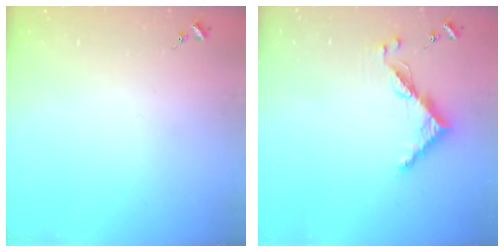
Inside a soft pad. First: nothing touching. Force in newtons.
{"total": 7.6, "press": 7.5, "slide": 0.6}